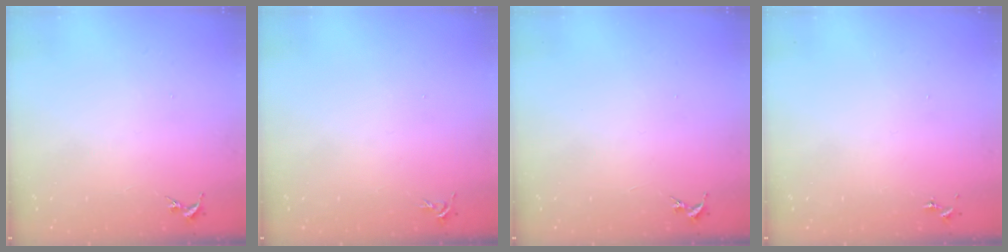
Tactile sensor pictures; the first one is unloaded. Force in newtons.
{"total": 3.7, "press": 3.7, "slide": 0.5}
{"total": 0.0}
{"total": 0.0}